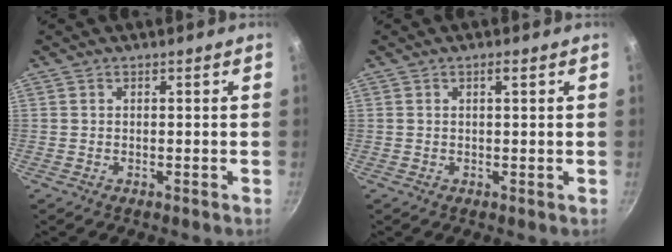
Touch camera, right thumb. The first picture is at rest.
{"total": 1.4, "force": [0.6, 0.2, 1.3], "torque": [-0.022, -0.002, 0.009]}